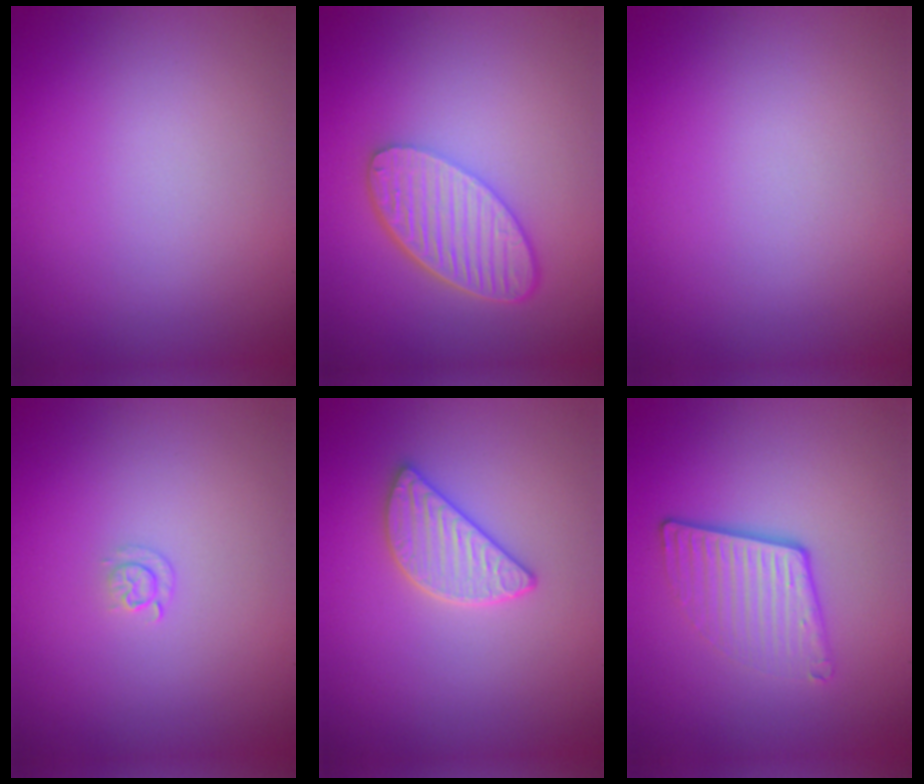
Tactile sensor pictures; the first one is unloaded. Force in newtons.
{"total": 5.7, "press": 4.4, "slide": 3.7}
{"total": 0.0}
{"total": 0.9, "press": 0.6, "slide": 0.6}
{"total": 2.9, "press": 2.8, "slide": 0.9}
{"total": 4.0, "press": 2.8, "slide": 2.9}